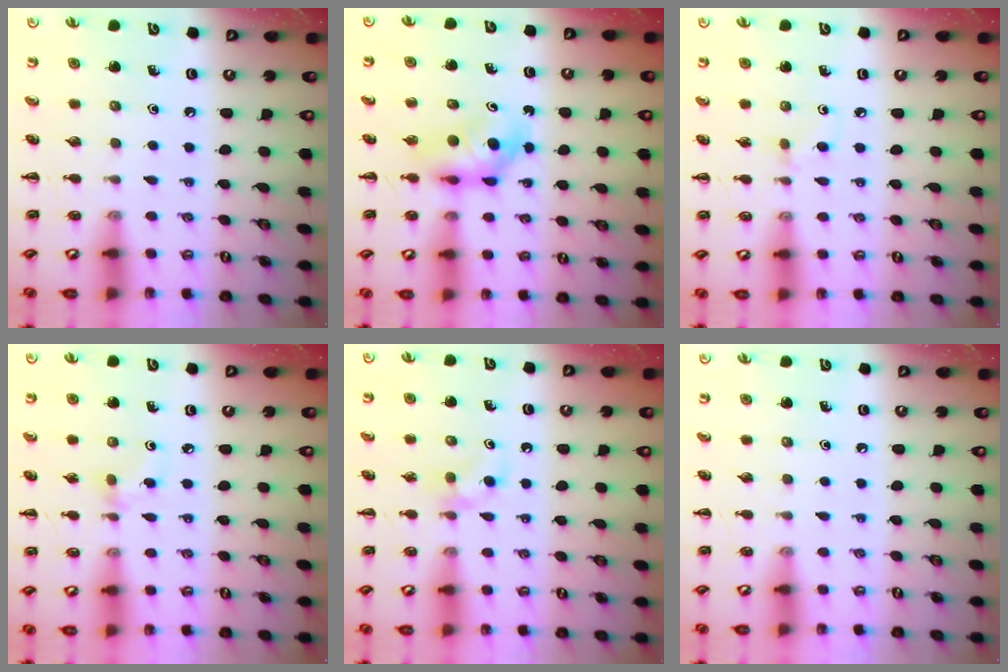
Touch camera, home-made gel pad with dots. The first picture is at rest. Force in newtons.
{"total": 5.1, "press": 5.0, "slide": 0.7}
{"total": 2.7, "press": 2.5, "slide": 1.0}
{"total": 2.8, "press": 2.6, "slide": 1.0}
{"total": 3.3, "press": 2.9, "slide": 1.4}
{"total": 0.0}